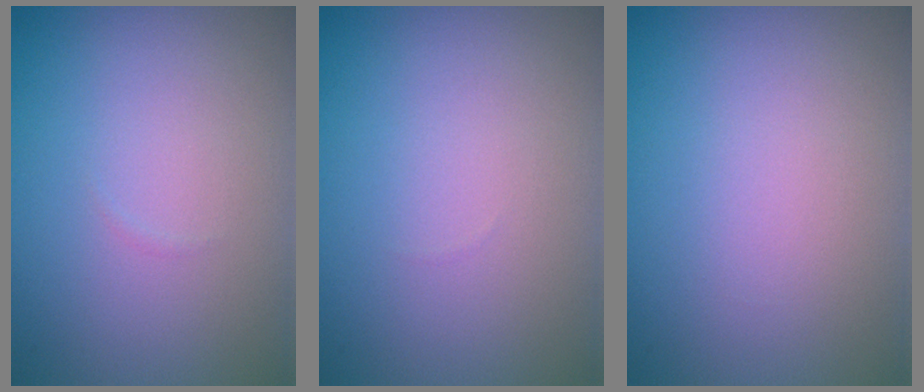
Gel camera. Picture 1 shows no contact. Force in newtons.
{"total": 0.0}
{"total": 0.0}